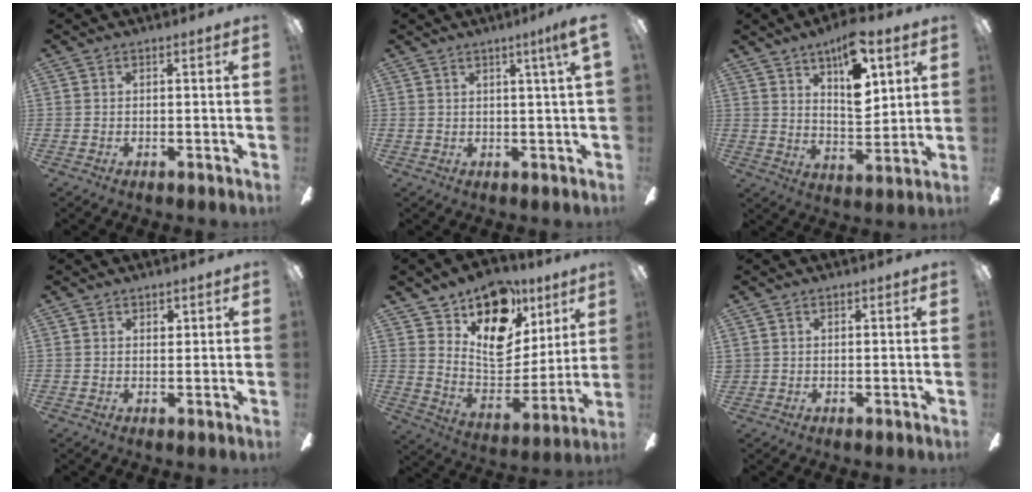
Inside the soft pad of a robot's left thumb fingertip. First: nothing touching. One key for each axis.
{"total": 4.0, "fx": 2.2, "fy": -0.6, "fz": 3.2, "tx": -0.060, "ty": -0.008, "tz": 0.035}
{"total": 13.1, "fx": 7.8, "fy": 5.5, "fz": 9.0, "tx": -0.130, "ty": -0.037, "tz": 0.133}
{"total": 1.9, "fx": 1.5, "fy": 1.1, "fz": 0.6, "tx": 0.004, "ty": -0.008, "tz": 0.025}
{"total": 17.1, "fx": 10.8, "fy": 10.5, "fz": 8.2, "tx": -0.127, "ty": -0.076, "tz": 0.196}
{"total": 0.9, "fx": 0.6, "fy": 0.7, "fz": -0.1, "tx": 0.003, "ty": 0.000, "tz": 0.012}